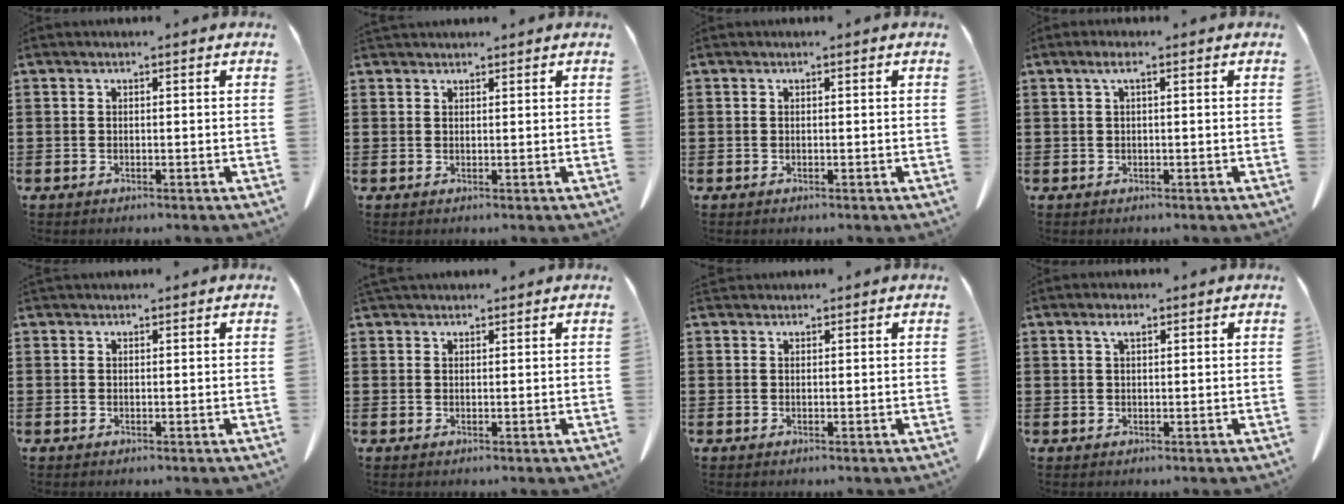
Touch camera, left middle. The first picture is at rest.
{"total": 1.0, "force": [1.0, 0.2, 0.1], "torque": [-0.005, -0.002, 0.021]}
{"total": 0.0}
{"total": 1.7, "force": [0.3, 0.2, 1.7], "torque": [-0.032, -0.001, 0.005]}
{"total": 0.6, "force": [0.6, 0.1, 0.1], "torque": [-0.003, -0.002, 0.014]}
{"total": 1.5, "force": [1.4, 0.4, 0.3], "torque": [-0.009, 0.000, 0.029]}
{"total": 0.9, "force": [0.8, 0.3, 0.0], "torque": [-0.002, 0.000, 0.017]}
{"total": 2.1, "force": [1.1, 0.6, 1.6], "torque": [-0.035, 0.002, 0.020]}